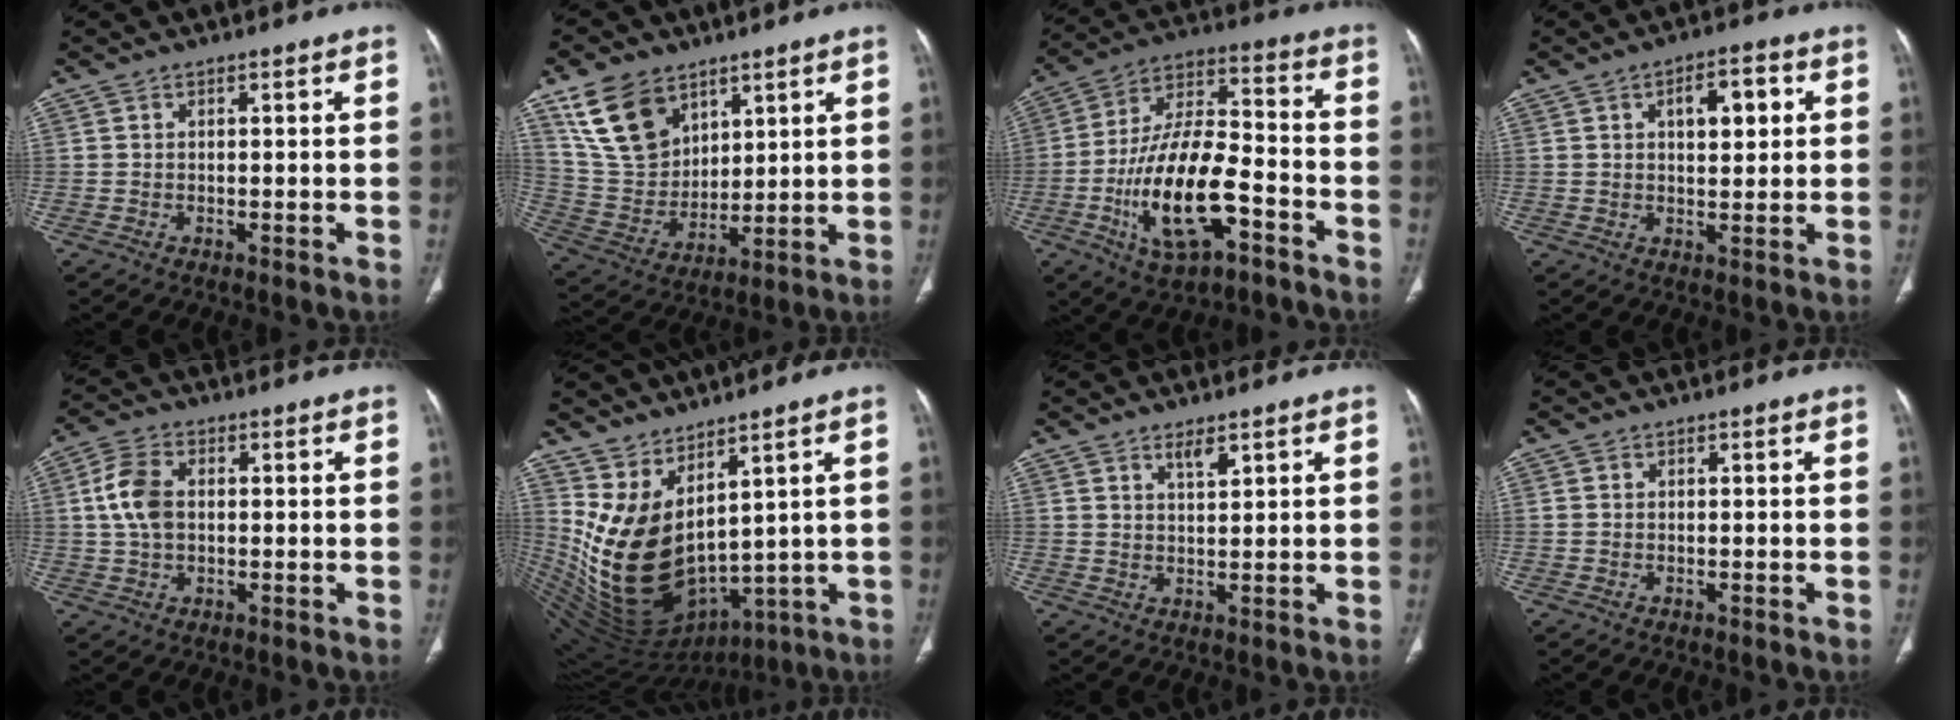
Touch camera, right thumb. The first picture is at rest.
{"total": 12.5, "force": [6.9, 8.4, 6.2], "torque": [-0.092, -0.025, 0.144]}
{"total": 18.6, "force": [-6.3, 8.1, 15.6], "torque": [-0.290, 0.038, -0.107]}
{"total": 6.8, "force": [2.0, 3.3, 5.6], "torque": [-0.066, 0.001, 0.029]}
{"total": 7.3, "force": [0.7, 4.8, 5.5], "torque": [-0.112, 0.014, 0.013]}
{"total": 16.0, "force": [5.4, 8.4, 12.4], "torque": [-0.205, -0.062, 0.139]}
{"total": 2.6, "force": [1.9, 0.7, 1.6], "torque": [-0.021, -0.016, 0.037]}
{"total": 0.0}